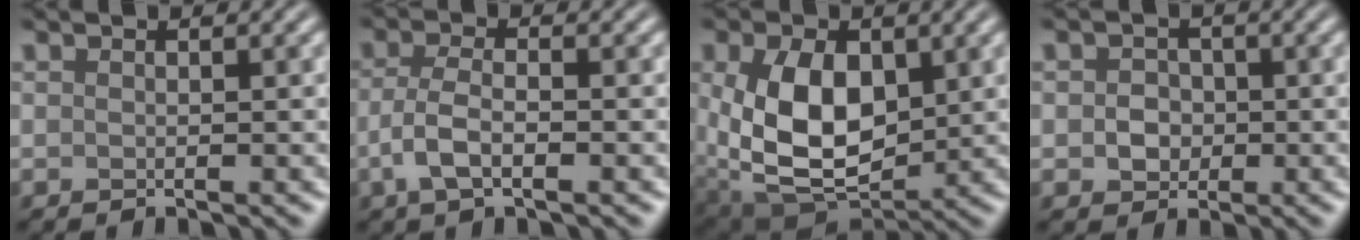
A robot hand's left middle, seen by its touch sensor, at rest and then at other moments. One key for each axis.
{"total": 3.2, "fx": -1.1, "fy": 1.4, "fz": 2.7, "tx": -0.060, "ty": 0.000, "tz": -0.027}
{"total": 10.9, "fx": 1.0, "fy": 6.9, "fz": 8.3, "tx": -0.186, "ty": -0.011, "tz": 0.026}
{"total": 2.3, "fx": -0.2, "fy": 2.0, "fz": 1.1, "tx": -0.014, "ty": 0.000, "tz": -0.007}